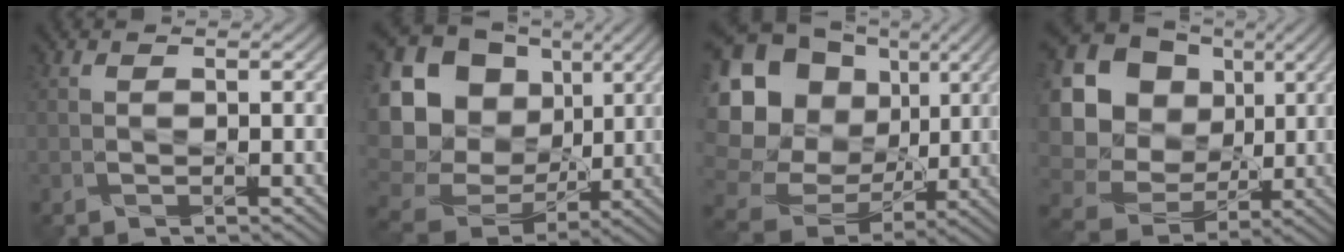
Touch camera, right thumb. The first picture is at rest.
{"total": 20.6, "force": [3.3, 17.6, 10.2], "torque": [-0.282, 0.008, 0.078]}
{"total": 21.2, "force": [3.9, 18.4, 9.9], "torque": [-0.281, 0.023, 0.079]}
{"total": 21.2, "force": [4.4, 18.8, 8.7], "torque": [-0.262, 0.028, 0.081]}